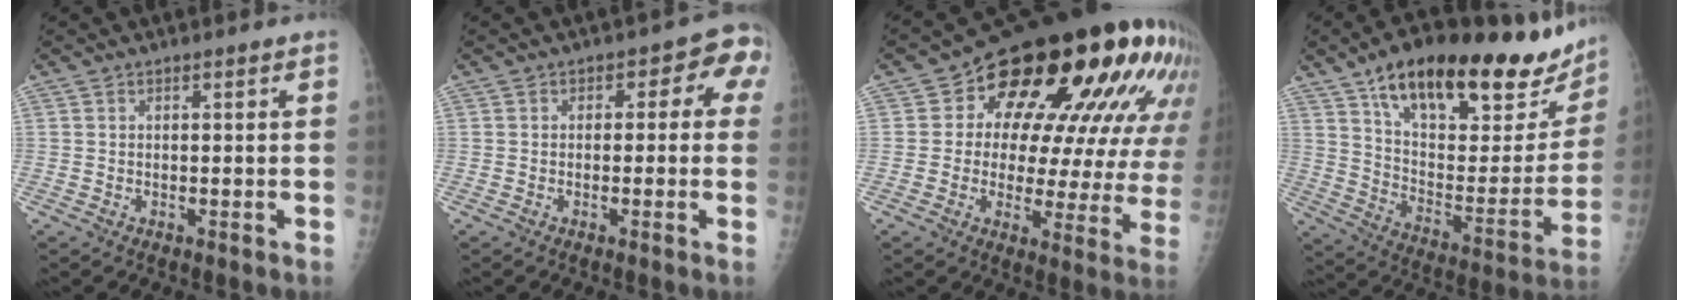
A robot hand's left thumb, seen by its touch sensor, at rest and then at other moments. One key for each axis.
{"total": 5.3, "fx": 0.3, "fy": 3.5, "fz": 3.9, "tx": -0.004, "ty": 0.023, "tz": -0.010}
{"total": 28.5, "fx": 12.1, "fy": 13.5, "fz": 22.0, "tx": -0.255, "ty": 0.004, "tz": 0.161}
{"total": 32.7, "fx": 21.2, "fy": 12.3, "fz": 21.7, "tx": -0.292, "ty": -0.040, "tz": 0.319}